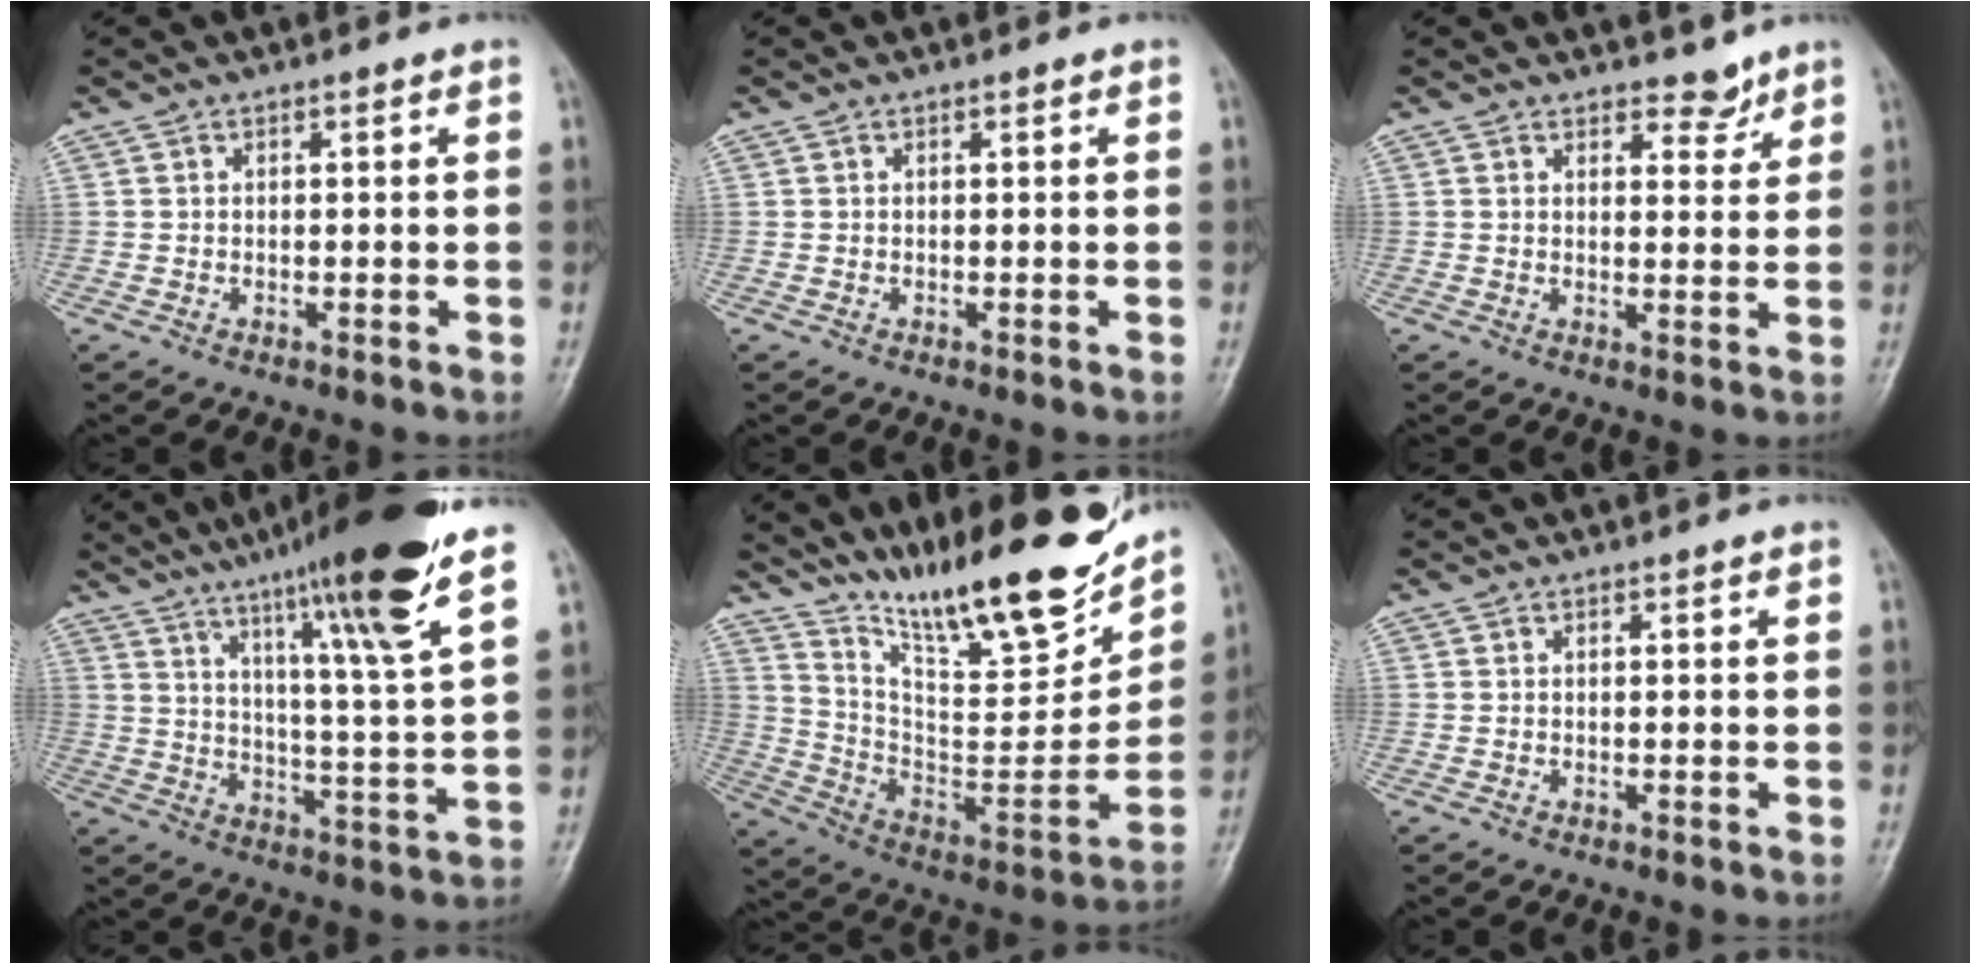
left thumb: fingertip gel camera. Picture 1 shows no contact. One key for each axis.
{"total": 0.0}
{"total": 3.5, "fx": 2.9, "fy": 1.7, "fz": 1.1, "tx": 0.008, "ty": -0.020, "tz": 0.042}
{"total": 19.8, "fx": 12.9, "fy": 0.2, "fz": 15.0, "tx": -0.219, "ty": -0.051, "tz": 0.193}
{"total": 24.2, "fx": 18.9, "fy": 5.4, "fz": 14.1, "tx": -0.187, "ty": -0.103, "tz": 0.320}
{"total": 0.0}